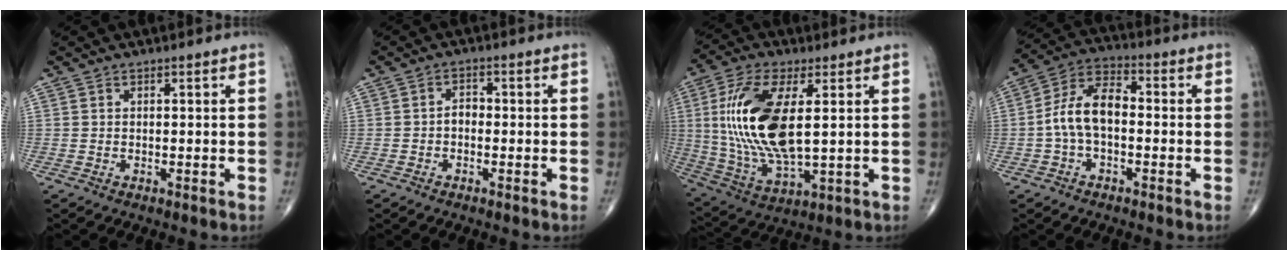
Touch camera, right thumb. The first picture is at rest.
{"total": 2.1, "force": [-0.6, 1.5, 1.4], "torque": [-0.012, 0.011, -0.017]}
{"total": 18.6, "force": [2.7, 7.7, 16.7], "torque": [-0.353, -0.015, 0.058]}
{"total": 9.5, "force": [-1.1, 5.3, 7.8], "torque": [-0.145, 0.037, -0.031]}